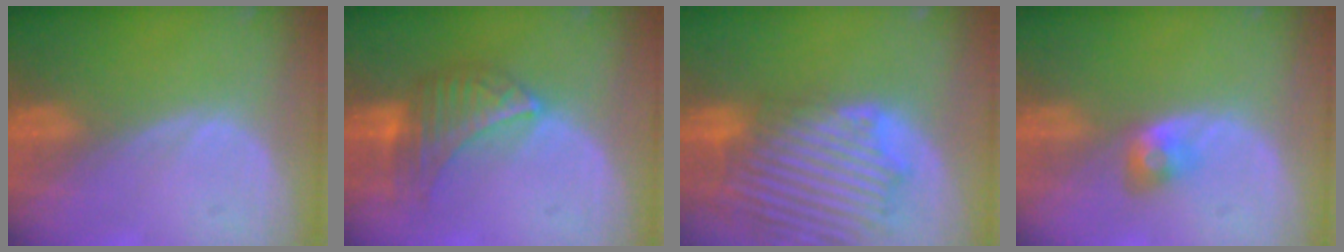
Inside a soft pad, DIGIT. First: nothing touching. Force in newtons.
{"total": 6.8, "press": 6.7, "slide": 1.4}
{"total": 14.0, "press": 11.9, "slide": 7.4}
{"total": 2.9, "press": 2.5, "slide": 1.6}